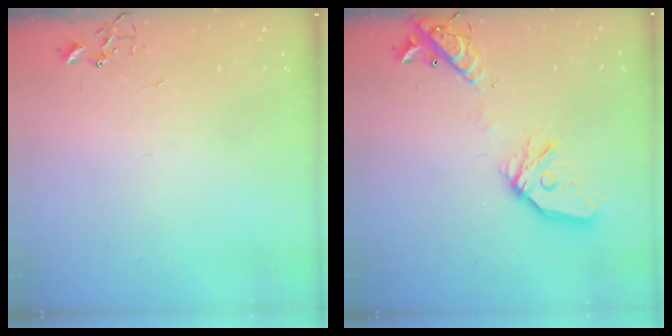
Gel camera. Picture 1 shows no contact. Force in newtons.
{"total": 18.3, "press": 18.2, "slide": 2.6}